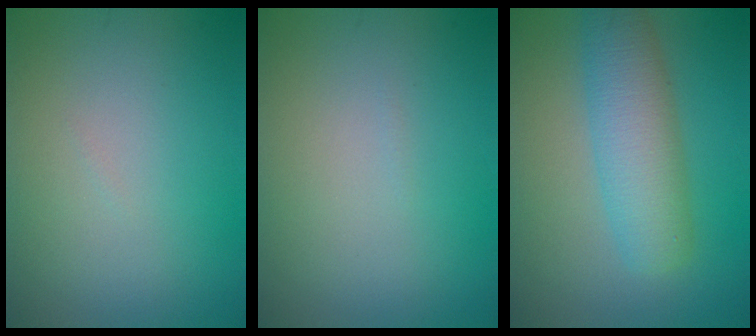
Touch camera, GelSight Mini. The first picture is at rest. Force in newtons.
{"total": 0.0}
{"total": 5.4, "press": 5.4, "slide": 0.3}